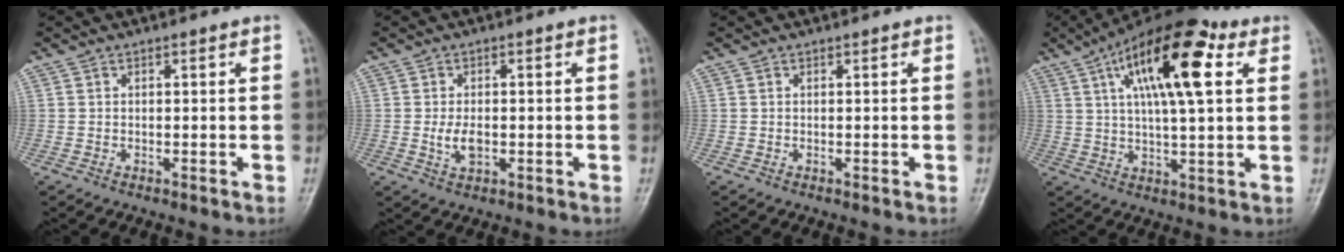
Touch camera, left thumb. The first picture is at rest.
{"total": 3.6, "force": [-0.7, 2.1, 2.9], "torque": [-0.055, 0.001, -0.009]}
{"total": 0.0}
{"total": 18.2, "force": [6.5, 6.4, 15.8], "torque": [-0.243, 0.005, 0.096]}